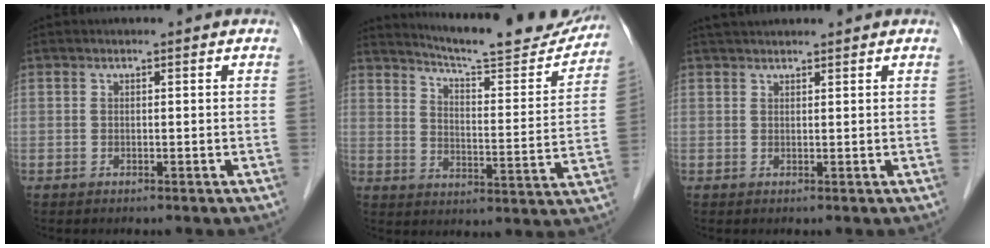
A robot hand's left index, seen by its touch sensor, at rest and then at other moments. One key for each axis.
{"total": 18.7, "fx": 17.7, "fy": 1.6, "fz": 5.7, "tx": -0.084, "ty": -0.055, "tz": 0.230}
{"total": 3.8, "fx": 3.5, "fy": 0.4, "fz": 1.3, "tx": -0.017, "ty": 0.038, "tz": 0.059}